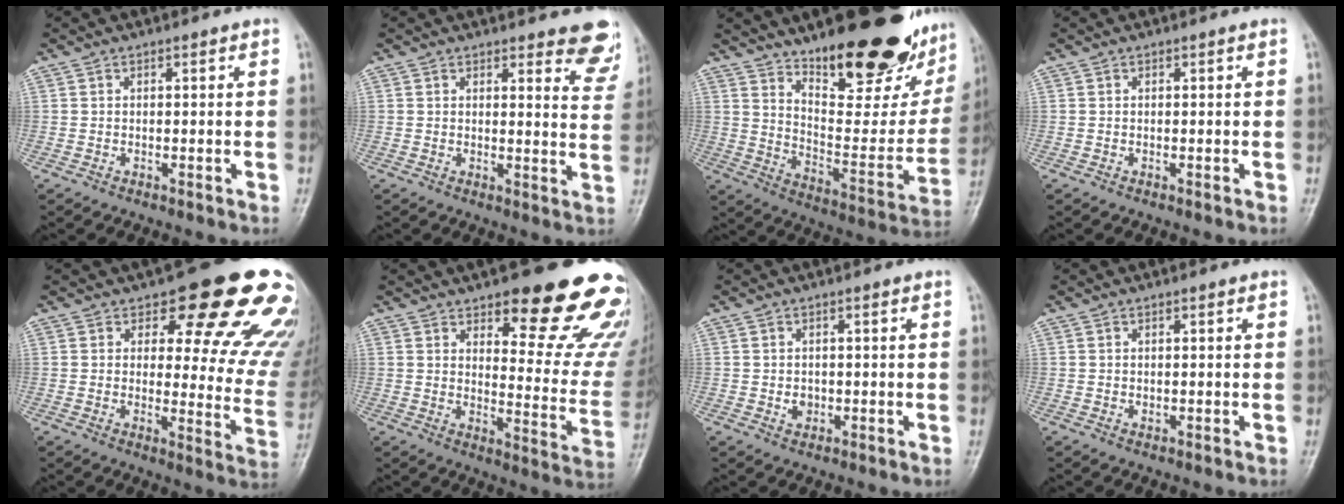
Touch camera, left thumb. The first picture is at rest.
{"total": 9.4, "force": [7.9, 2.8, 4.3], "torque": [-0.010, -0.047, 0.068]}
{"total": 28.7, "force": [19.8, 9.5, 18.4], "torque": [-0.229, -0.110, 0.296]}
{"total": 0.0}
{"total": 20.6, "force": [13.9, 7.8, 13.1], "torque": [-0.110, -0.078, 0.159]}
{"total": 23.0, "force": [15.2, 7.2, 15.7], "torque": [-0.152, -0.090, 0.193]}
{"total": 2.0, "force": [-0.1, 1.7, 1.1], "torque": [-0.005, 0.001, 0.001]}
{"total": 1.1, "force": [0.4, 0.6, 0.8], "torque": [-0.008, -0.003, 0.009]}